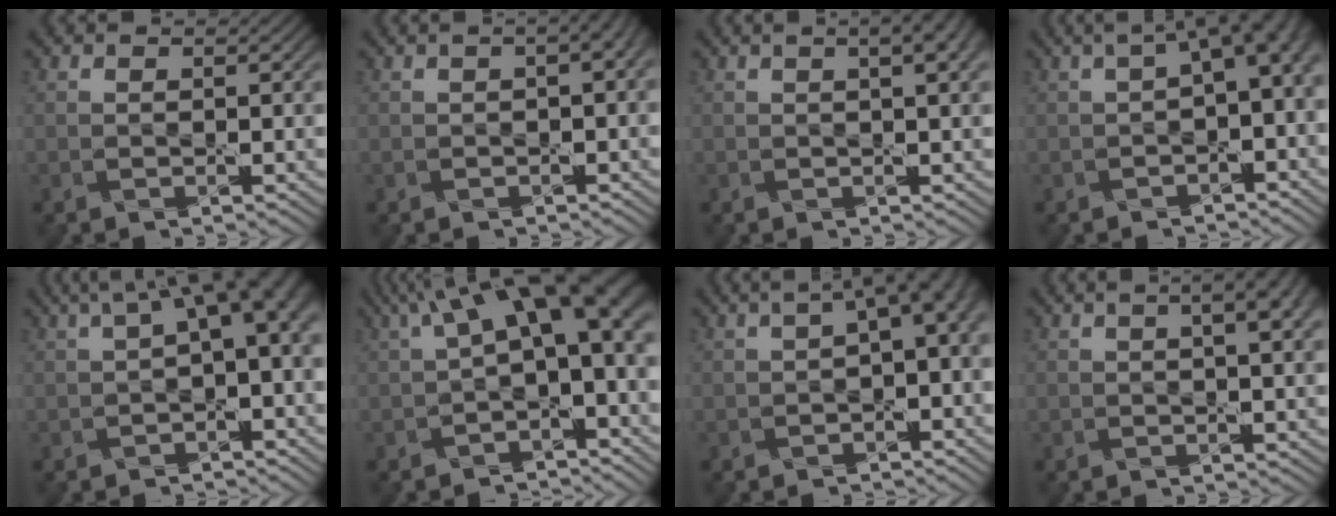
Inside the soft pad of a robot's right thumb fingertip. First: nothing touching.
{"total": 4.6, "force": [1.0, 1.8, 4.1], "torque": [-0.051, 0.018, 0.001]}
{"total": 4.8, "force": [1.9, 1.4, 4.2], "torque": [-0.048, 0.010, 0.010]}
{"total": 6.3, "force": [0.4, 2.7, 5.7], "torque": [-0.080, 0.006, 0.007]}
{"total": 7.3, "force": [1.3, 2.7, 6.7], "torque": [-0.094, 0.016, 0.021]}
{"total": 11.9, "force": [2.5, 5.0, 10.5], "torque": [-0.155, 0.009, 0.044]}
{"total": 5.7, "force": [0.5, 2.2, 5.3], "torque": [-0.070, 0.009, 0.007]}
{"total": 6.6, "force": [2.5, 2.1, 5.7], "torque": [-0.059, 0.015, 0.018]}